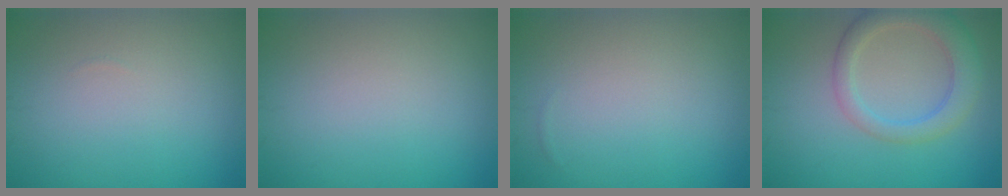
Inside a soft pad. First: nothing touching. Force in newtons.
{"total": 0.0}
{"total": 0.0}
{"total": 4.1, "press": 4.1, "slide": 0.2}